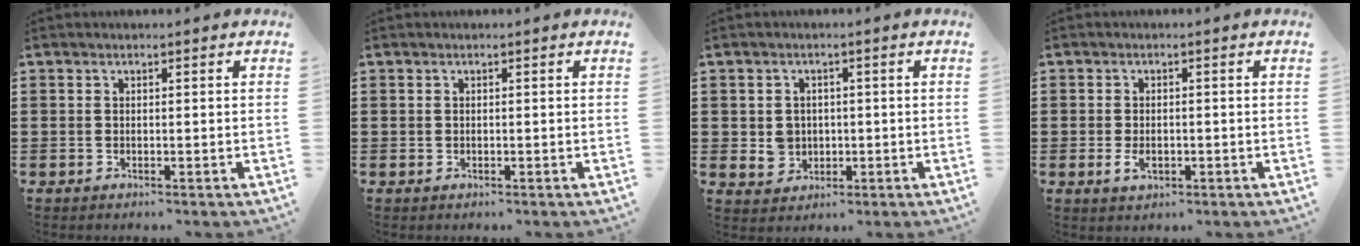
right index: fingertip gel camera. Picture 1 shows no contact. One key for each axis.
{"total": 0.0}
{"total": 3.0, "fx": -0.2, "fy": 2.8, "fz": 1.0, "tx": -0.031, "ty": 0.004, "tz": -0.004}
{"total": 2.1, "fx": -0.6, "fy": 1.3, "fz": 1.5, "tx": -0.029, "ty": 0.002, "tz": -0.011}